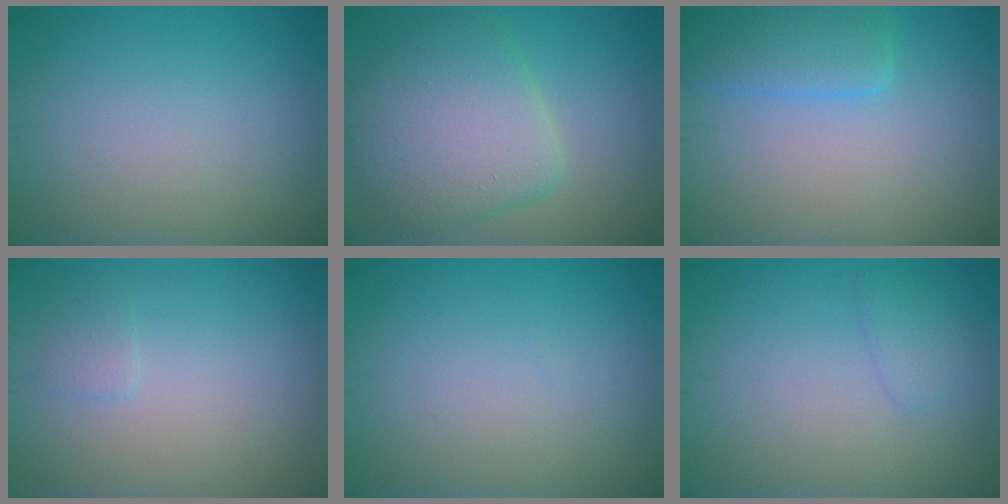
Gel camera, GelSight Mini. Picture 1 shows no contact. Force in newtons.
{"total": 7.4, "press": 7.4, "slide": 0.3}
{"total": 3.5, "press": 3.5, "slide": 0.3}
{"total": 0.9, "press": 0.9, "slide": 0.1}
{"total": 0.0}
{"total": 1.3, "press": 1.3, "slide": 0.0}